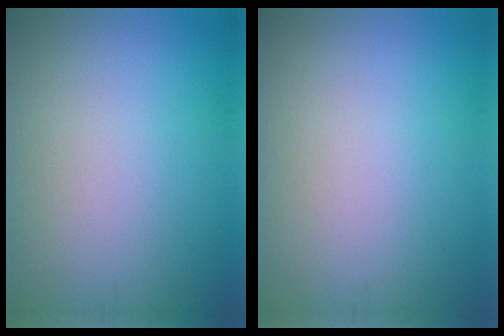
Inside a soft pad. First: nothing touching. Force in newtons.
{"total": 0.0}